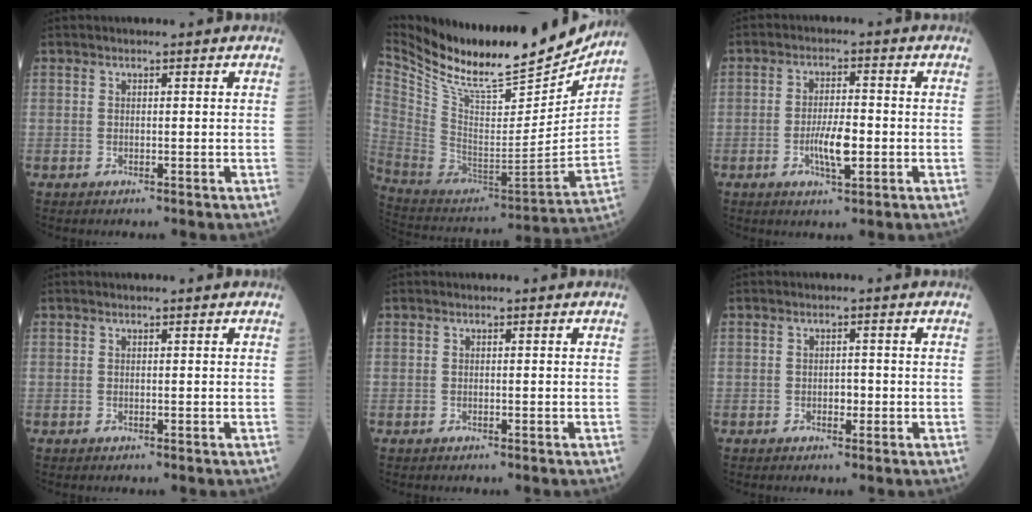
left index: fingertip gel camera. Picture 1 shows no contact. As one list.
[{"total": 25.4, "force": [22.3, 4.1, 11.5], "torque": [-0.215, -0.050, 0.360]}, {"total": 5.2, "force": [-1.6, 1.2, 4.8], "torque": [-0.090, -0.005, -0.028]}, {"total": 0.0}, {"total": 0.0}, {"total": 1.3, "force": [-0.6, 0.8, 0.9], "torque": [-0.010, -0.001, -0.010]}]